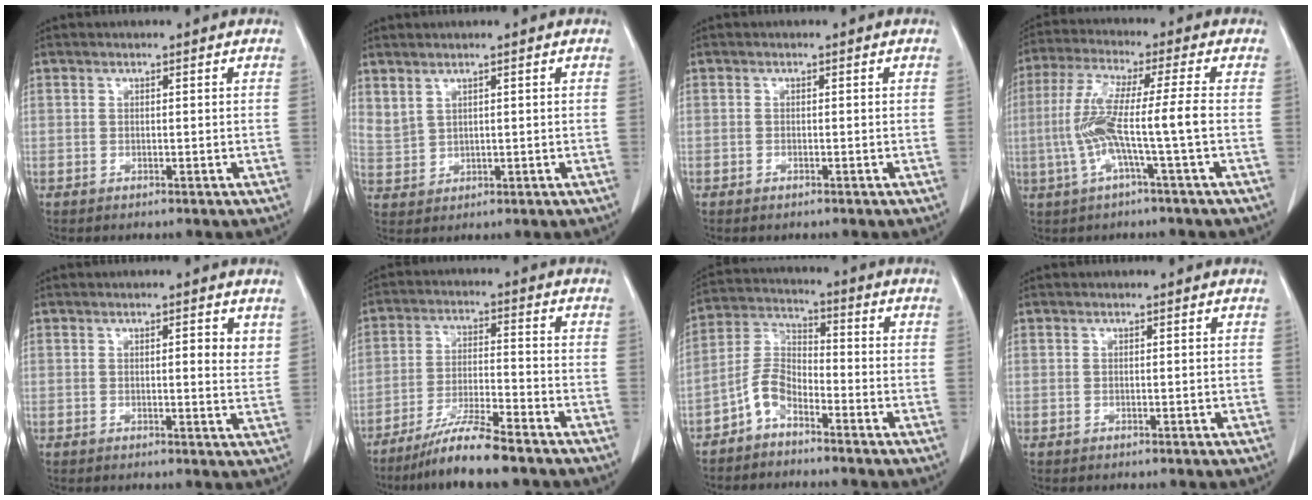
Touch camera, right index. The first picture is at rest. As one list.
[{"total": 3.0, "force": [2.4, 1.4, 1.3], "torque": [-0.031, -0.001, 0.060]}, {"total": 0.6, "force": [-0.4, 0.2, 0.3], "torque": [-0.010, -0.001, -0.005]}, {"total": 9.6, "force": [-1.9, -0.8, 9.4], "torque": [-0.196, 0.009, -0.040]}, {"total": 3.0, "force": [1.4, 0.7, 2.6], "torque": [-0.031, -0.006, 0.013]}, {"total": 8.8, "force": [-7.1, 0.0, 5.2], "torque": [-0.096, -0.024, -0.130]}, {"total": 5.7, "force": [-3.8, 2.5, 3.3], "torque": [-0.077, 0.012, -0.085]}, {"total": 0.0}]